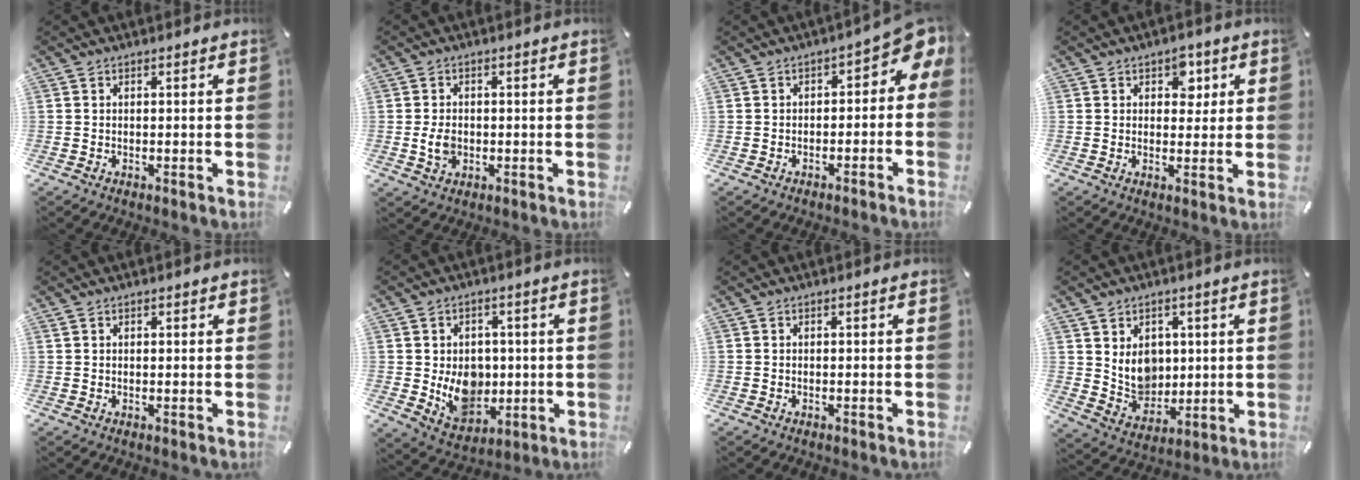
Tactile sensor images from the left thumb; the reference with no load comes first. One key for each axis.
{"total": 4.3, "fx": -0.4, "fy": 3.3, "fz": 2.7, "tx": -0.053, "ty": -0.001, "tz": -0.011}
{"total": 5.8, "fx": 1.0, "fy": 3.5, "fz": 4.6, "tx": -0.057, "ty": -0.011, "tz": 0.010}
{"total": 5.0, "fx": 2.1, "fy": 3.6, "fz": 2.7, "tx": -0.013, "ty": -0.010, "tz": 0.027}
{"total": 0.7, "fx": 0.4, "fy": 0.5, "fz": 0.3, "tx": -0.007, "ty": 0.001, "tz": 0.008}
{"total": 10.8, "fx": -0.3, "fy": 9.1, "fz": 5.7, "tx": -0.088, "ty": 0.003, "tz": 0.003}
{"total": 0.0}
{"total": 9.2, "fx": 3.6, "fy": 7.9, "fz": 3.1, "tx": -0.061, "ty": -0.024, "tz": 0.073}